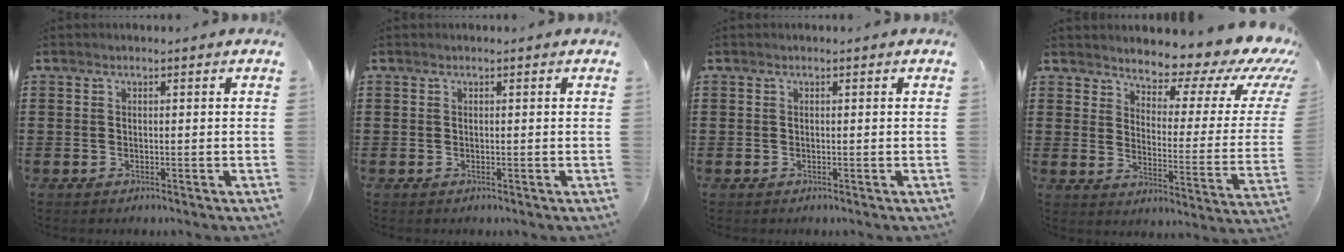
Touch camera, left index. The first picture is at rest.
{"total": 0.0}
{"total": 0.0}
{"total": 6.3, "force": [5.6, 1.8, 2.4], "torque": [-0.046, -0.050, 0.087]}